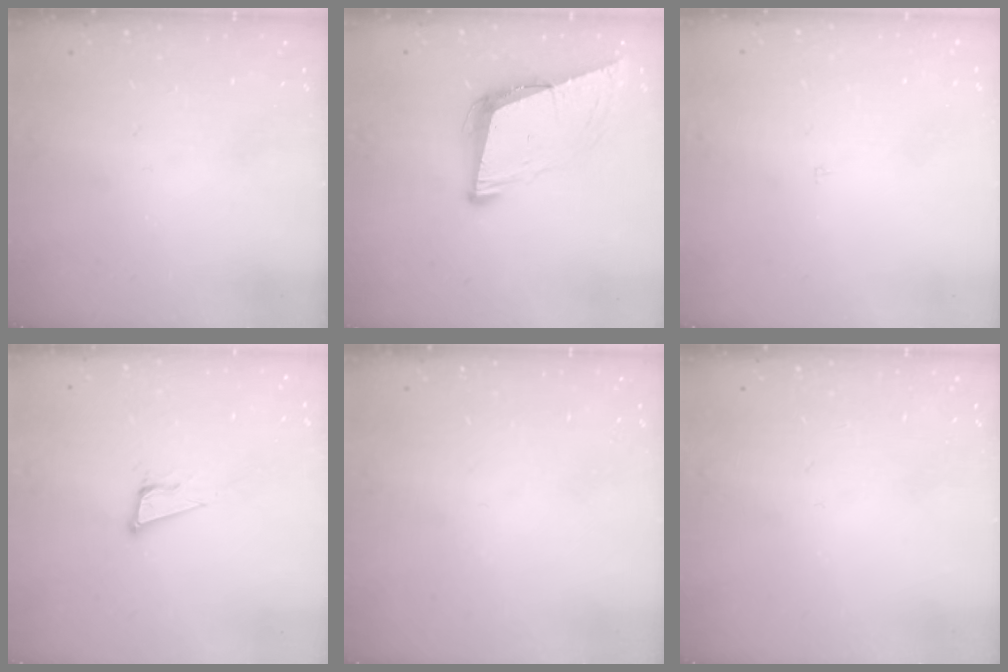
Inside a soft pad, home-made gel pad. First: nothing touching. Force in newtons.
{"total": 9.1, "press": 8.2, "slide": 3.8}
{"total": 2.2, "press": 2.2, "slide": 0.2}
{"total": 7.2, "press": 6.8, "slide": 2.6}
{"total": 0.0}
{"total": 0.0}